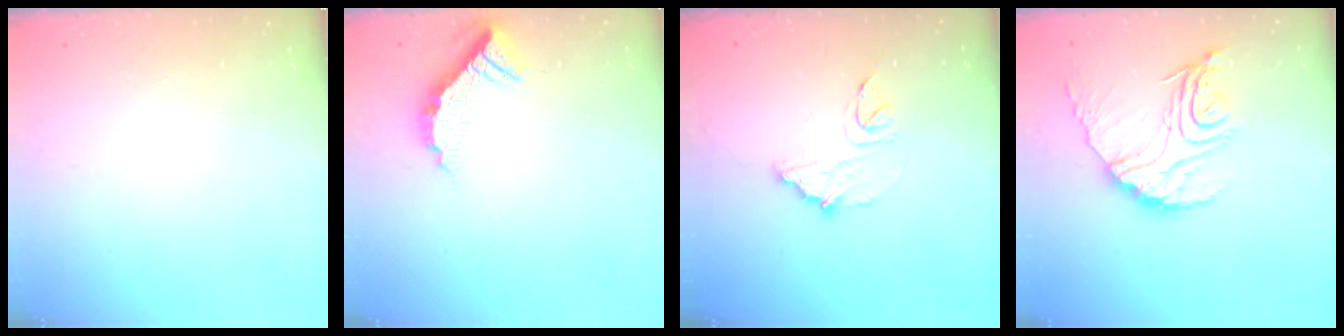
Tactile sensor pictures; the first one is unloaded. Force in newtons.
{"total": 11.0, "press": 10.9, "slide": 1.0}
{"total": 11.0, "press": 11.0, "slide": 0.9}
{"total": 17.3, "press": 17.2, "slide": 1.5}